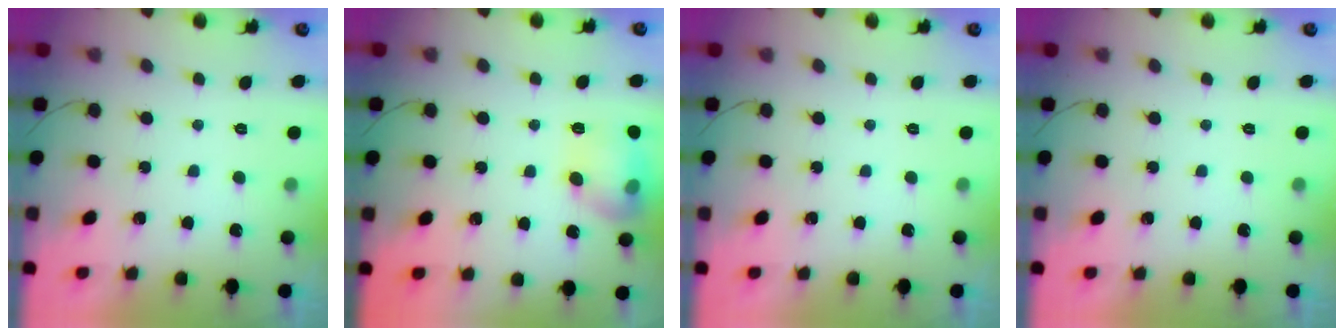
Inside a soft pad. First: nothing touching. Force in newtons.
{"total": 12.2, "press": 12.2, "slide": 0.8}
{"total": 0.0}
{"total": 0.0}